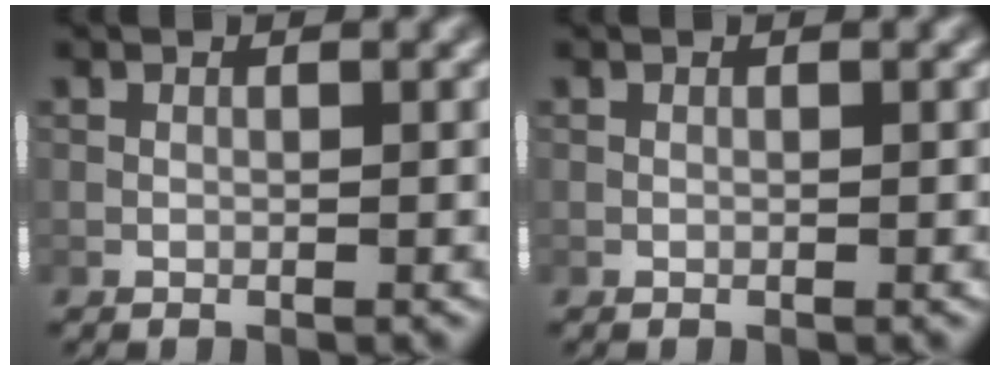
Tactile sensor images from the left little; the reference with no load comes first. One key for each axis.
{"total": 0.0}